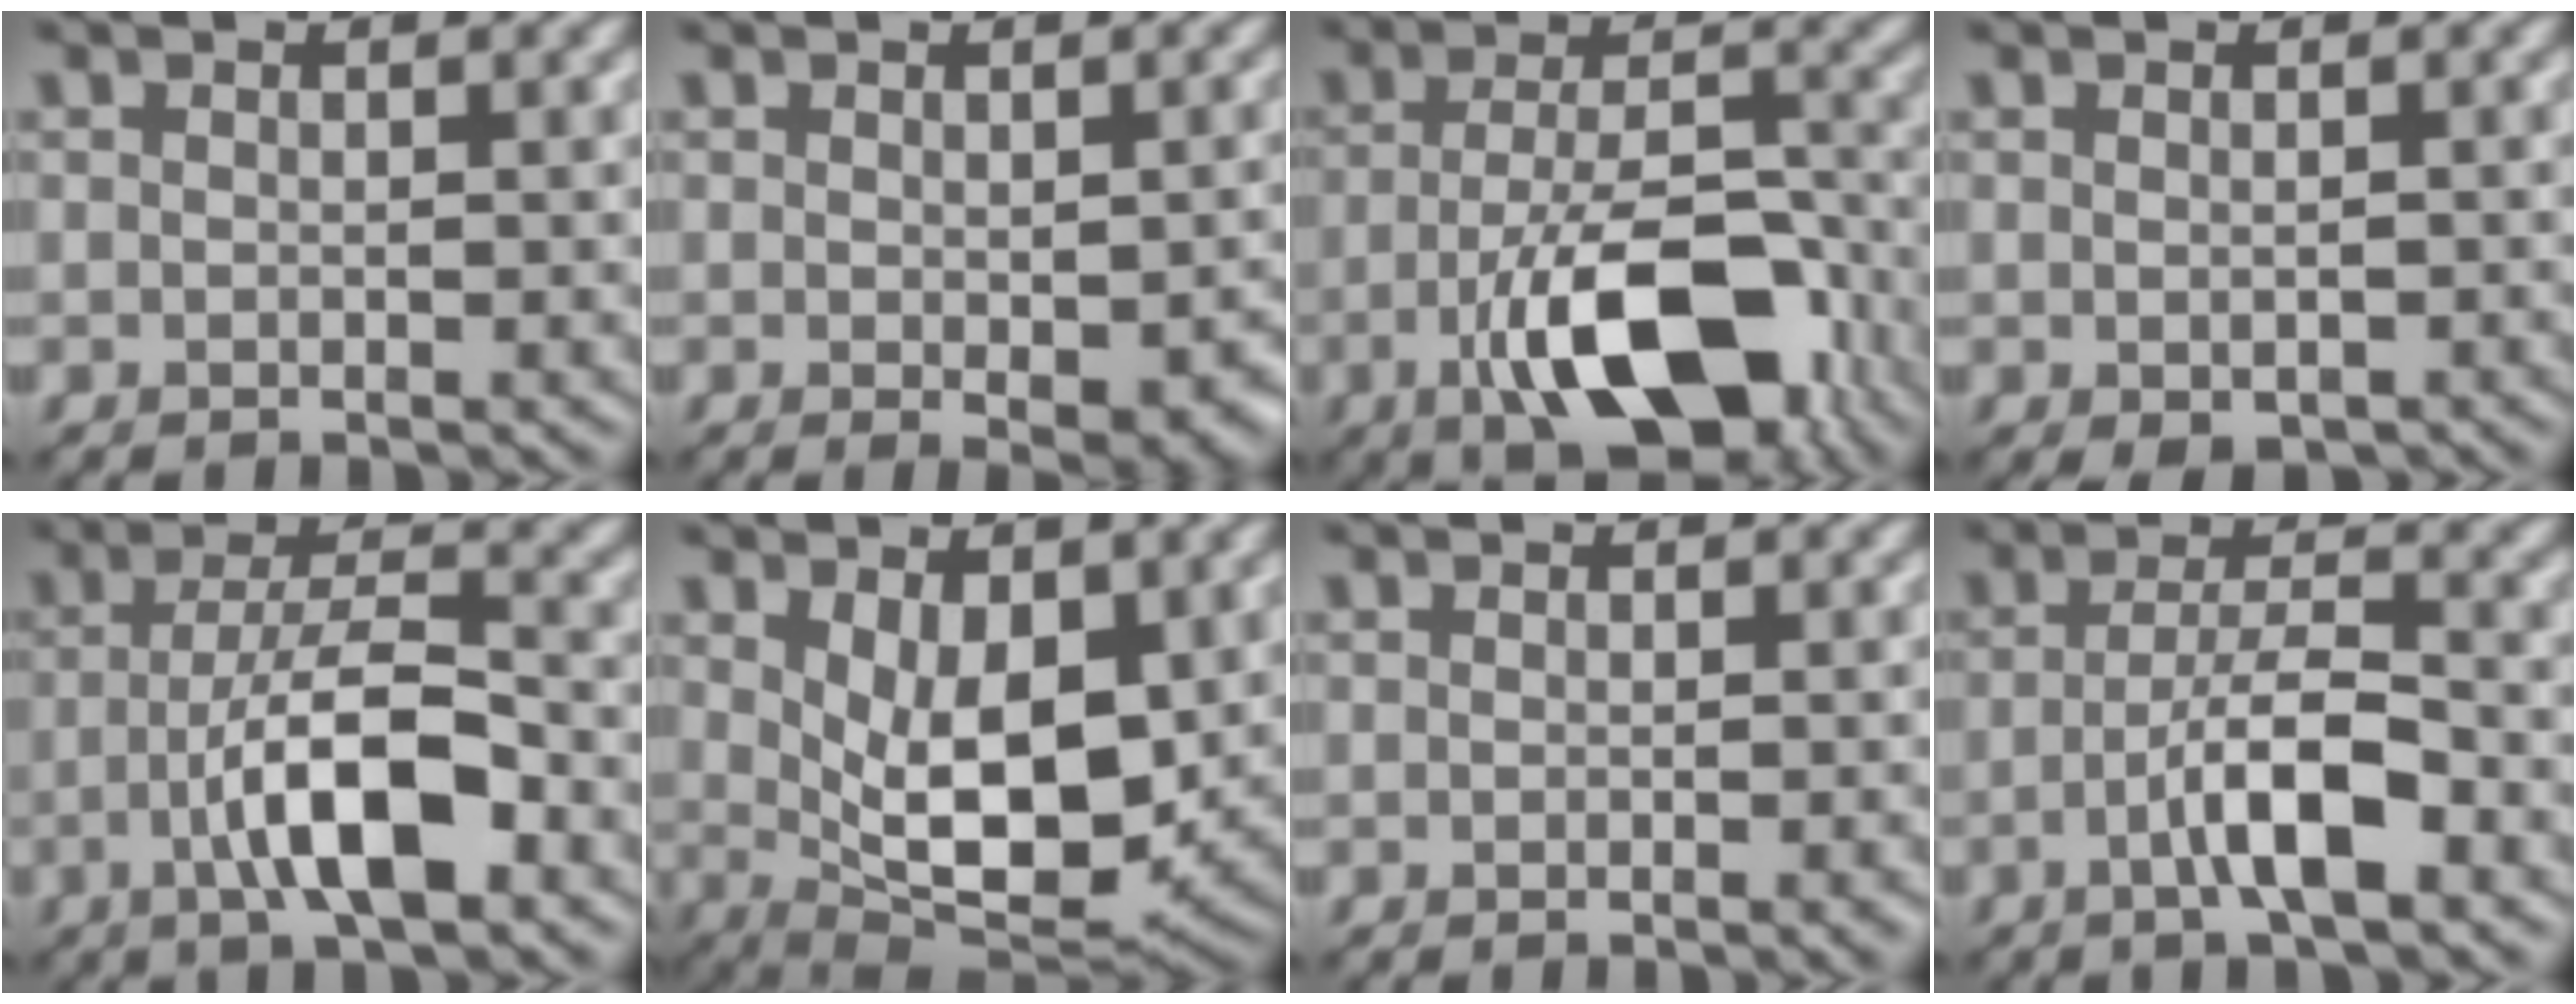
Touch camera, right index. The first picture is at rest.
{"total": 4.7, "force": [-1.0, 2.2, 4.0], "torque": [-0.049, -0.018, -0.003]}
{"total": 11.1, "force": [-5.1, 4.7, 8.7], "torque": [-0.152, -0.006, -0.082]}
{"total": 1.5, "force": [-0.7, 0.6, 1.2], "torque": [-0.022, -0.008, -0.008]}
{"total": 7.5, "force": [-2.6, 2.2, 6.7], "torque": [-0.116, 0.006, -0.047]}
{"total": 7.8, "force": [1.6, 3.7, 6.6], "torque": [-0.118, -0.012, 0.033]}
{"total": 0.8, "force": [-0.3, 0.1, 0.7], "torque": [-0.007, 0.000, -0.003]}
{"total": 5.2, "force": [-2.0, 1.1, 4.7], "torque": [-0.082, 0.009, -0.039]}